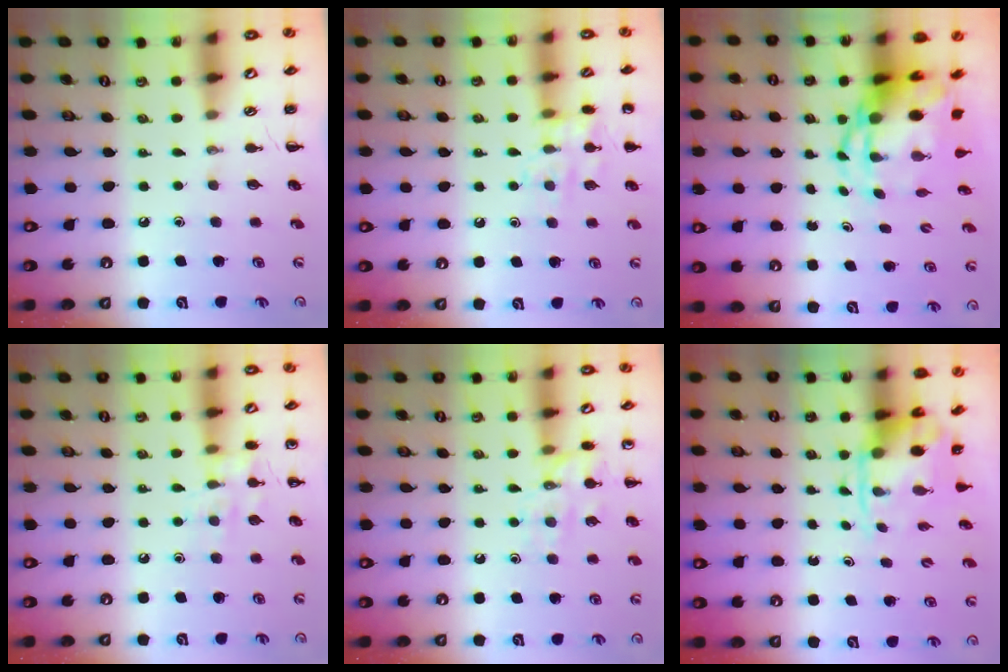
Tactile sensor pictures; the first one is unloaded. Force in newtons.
{"total": 11.6, "press": 11.5, "slide": 0.7}
{"total": 7.3, "press": 7.1, "slide": 1.8}
{"total": 8.8, "press": 8.8, "slide": 1.0}
{"total": 12.0, "press": 11.9, "slide": 0.8}
{"total": 3.6, "press": 3.5, "slide": 0.8}